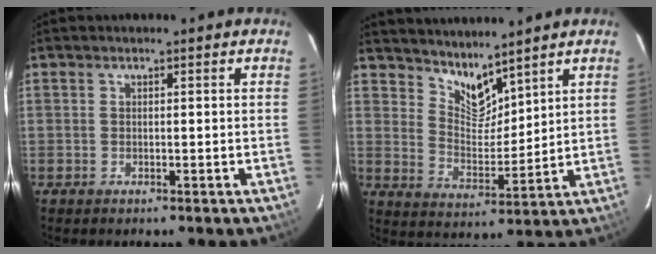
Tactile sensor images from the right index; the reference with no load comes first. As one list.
[{"total": 7.1, "force": [6.4, 2.1, 2.5], "torque": [-0.037, -0.009, 0.122]}]